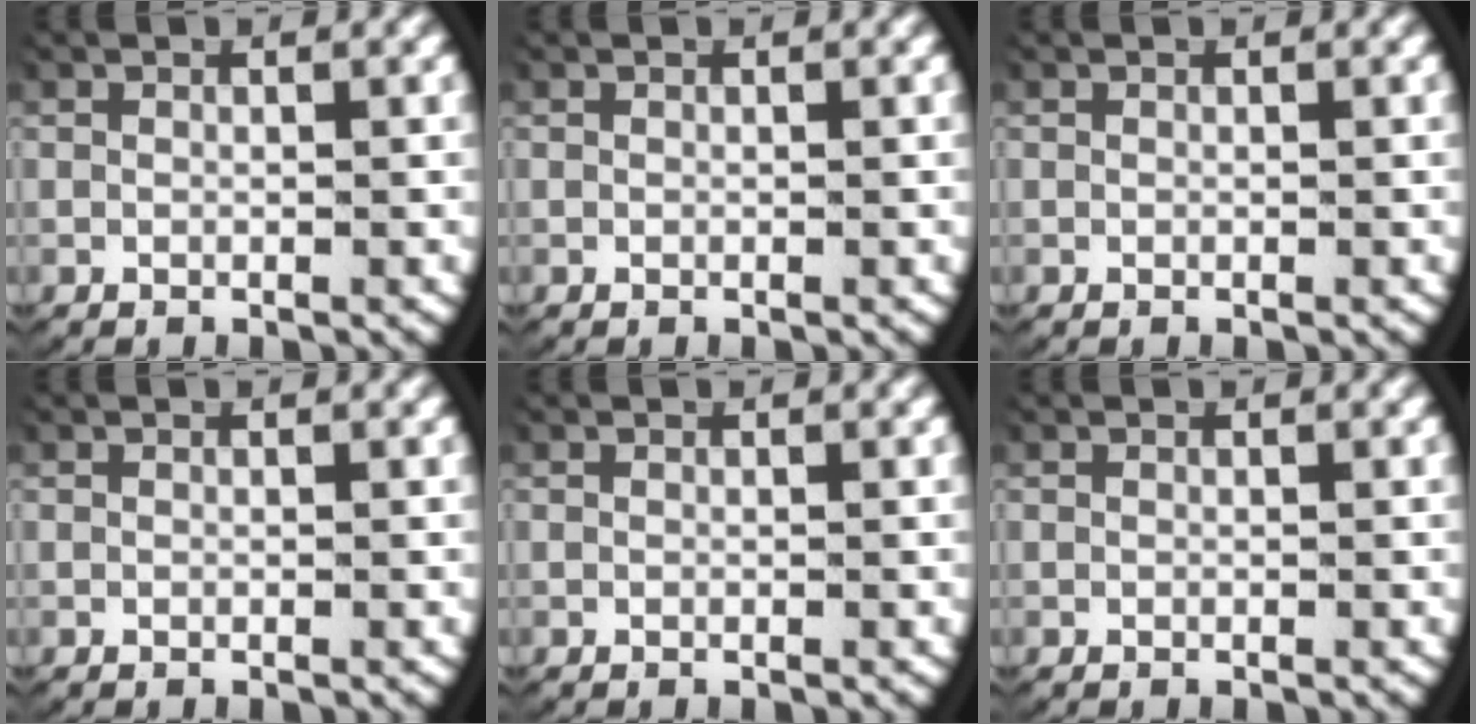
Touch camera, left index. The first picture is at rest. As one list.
[{"total": 0.0}, {"total": 0.0}, {"total": 0.0}, {"total": 0.0}, {"total": 0.0}]